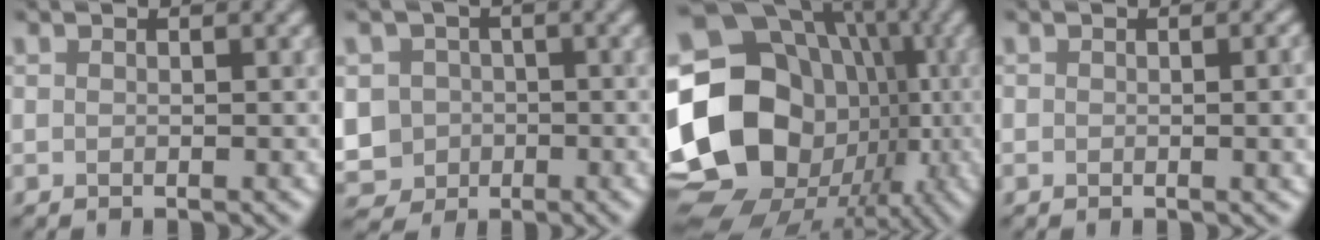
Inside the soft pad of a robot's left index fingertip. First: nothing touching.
{"total": 7.9, "force": [-2.0, 7.2, 2.4], "torque": [-0.056, 0.001, -0.065]}
{"total": 20.9, "force": [-1.8, 17.7, 11.0], "torque": [-0.171, 0.009, -0.060]}
{"total": 3.2, "force": [-0.2, 1.8, 2.6], "torque": [-0.018, -0.003, -0.001]}